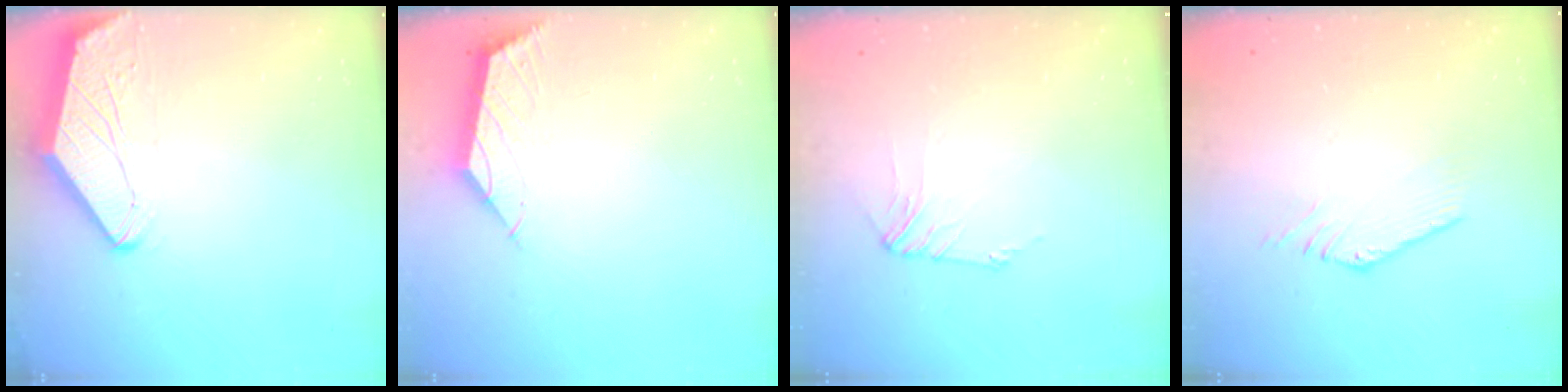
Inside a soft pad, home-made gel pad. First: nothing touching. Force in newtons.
{"total": 2.0, "press": 1.9, "slide": 0.3}
{"total": 4.7, "press": 4.6, "slide": 0.7}
{"total": 0.7, "press": 0.7, "slide": 0.1}